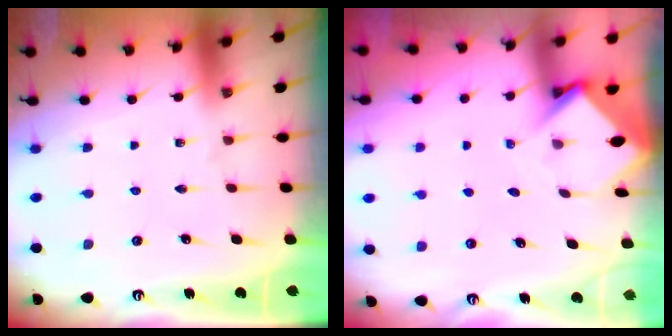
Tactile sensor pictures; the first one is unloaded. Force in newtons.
{"total": 3.7, "press": 3.7, "slide": 0.3}